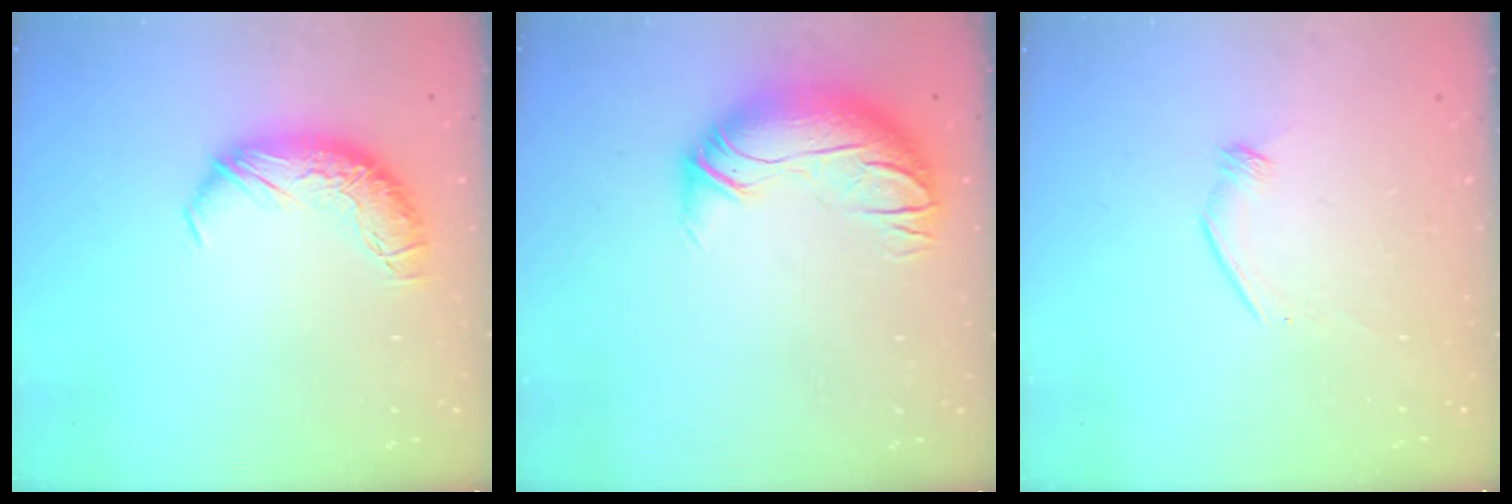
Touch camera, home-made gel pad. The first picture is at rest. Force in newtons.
{"total": 3.0, "press": 0.4, "slide": 2.9}
{"total": 5.6, "press": 5.5, "slide": 1.3}